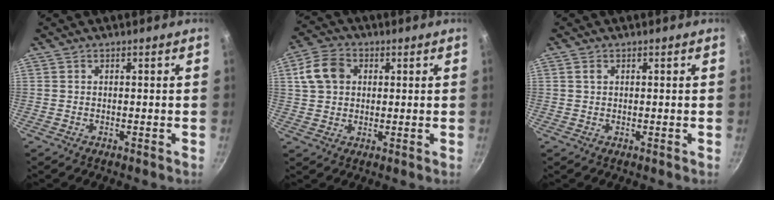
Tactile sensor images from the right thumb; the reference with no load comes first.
{"total": 8.3, "force": [2.1, 6.5, 4.8], "torque": [-0.075, 0.010, 0.028]}
{"total": 1.0, "force": [0.4, 0.7, 0.6], "torque": [-0.008, 0.000, 0.006]}